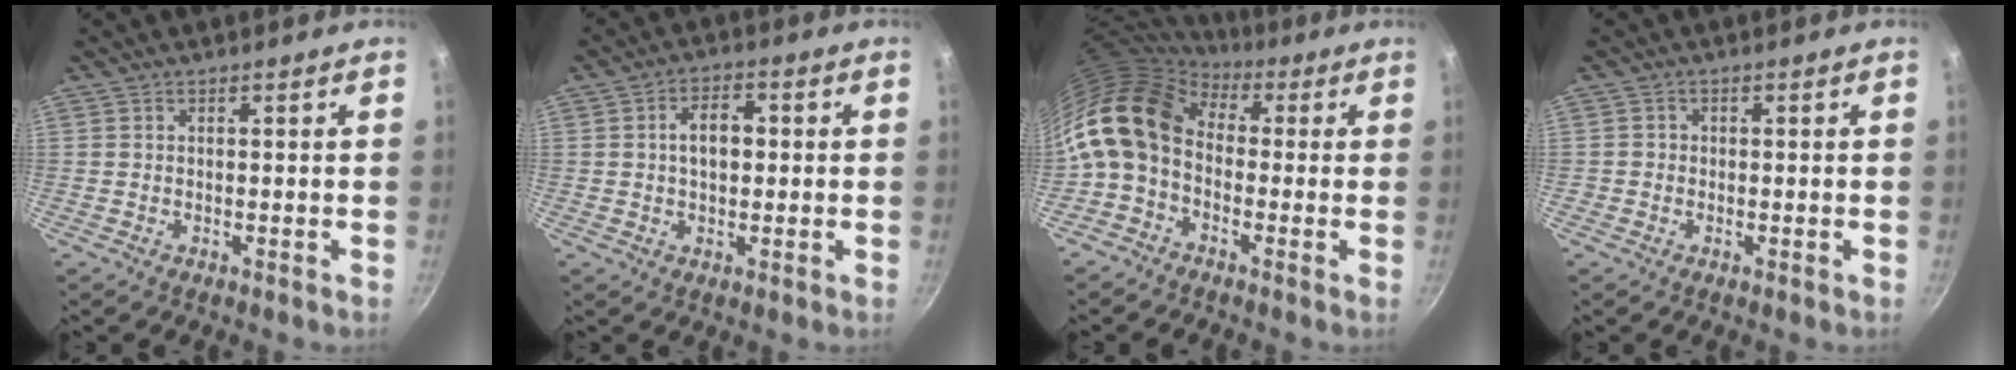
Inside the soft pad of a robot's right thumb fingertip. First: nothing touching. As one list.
[{"total": 6.0, "force": [0.5, 3.7, 4.6], "torque": [-0.057, 0.016, 0.004]}, {"total": 13.1, "force": [0.6, 9.3, 9.2], "torque": [-0.159, 0.025, -0.013]}, {"total": 1.1, "force": [-0.3, 1.0, 0.1], "torque": [0.001, 0.003, -0.006]}]